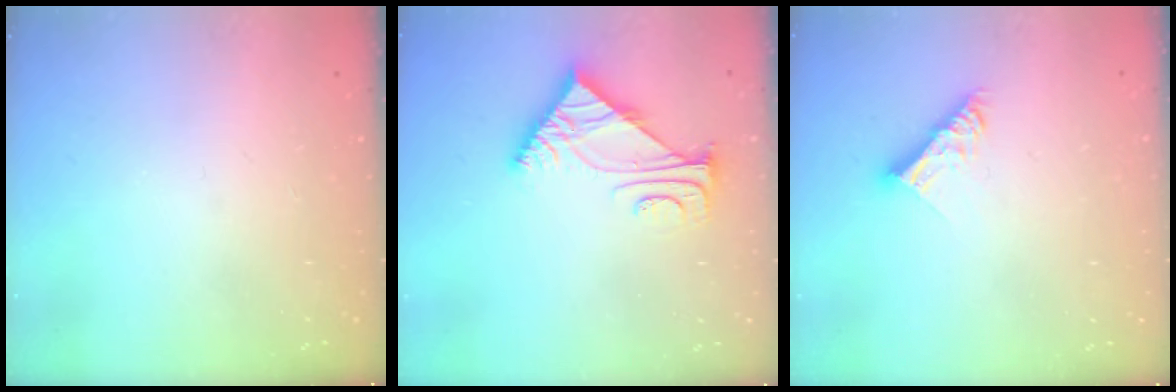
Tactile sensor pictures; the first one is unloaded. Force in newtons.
{"total": 5.6, "press": 5.5, "slide": 0.8}
{"total": 8.9, "press": 8.9, "slide": 0.7}